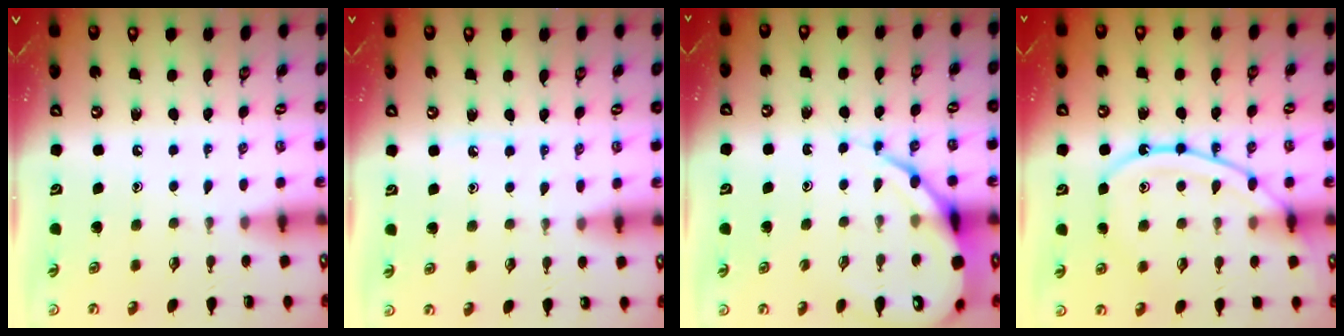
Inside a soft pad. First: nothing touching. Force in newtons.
{"total": 4.2, "press": 4.1, "slide": 0.6}
{"total": 12.4, "press": 12.3, "slide": 1.4}
{"total": 11.9, "press": 11.9, "slide": 1.4}